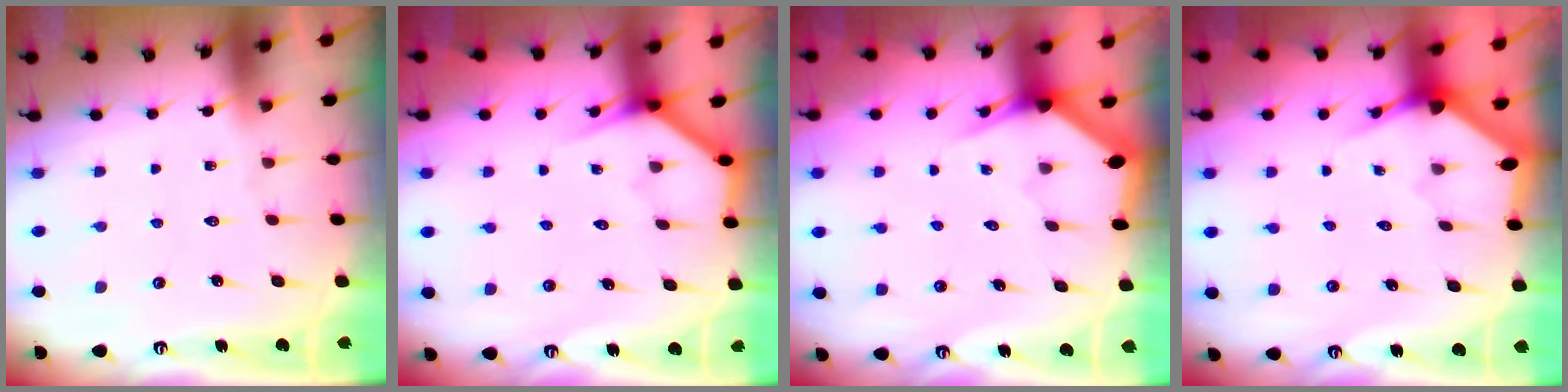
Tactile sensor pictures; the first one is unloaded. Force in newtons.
{"total": 3.8, "press": 3.8, "slide": 0.3}
{"total": 3.0, "press": 3.0, "slide": 0.0}
{"total": 2.9, "press": 2.9, "slide": 0.2}